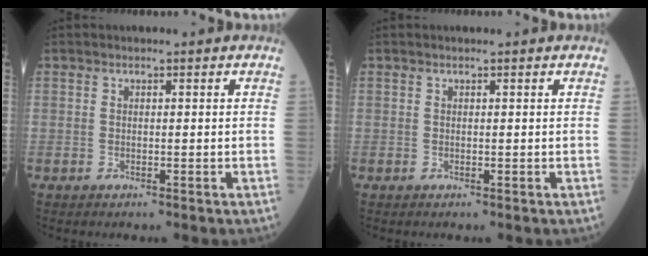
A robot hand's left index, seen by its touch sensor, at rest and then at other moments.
{"total": 0.0}